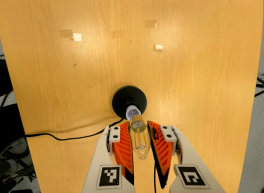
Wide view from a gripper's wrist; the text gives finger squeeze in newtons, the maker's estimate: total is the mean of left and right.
{"total": 19.9, "left": 21.3, "right": 18.6}